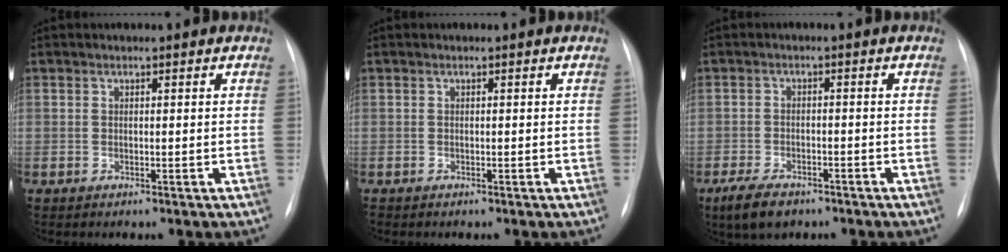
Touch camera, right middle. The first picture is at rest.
{"total": 0.0}
{"total": 5.6, "force": [-4.1, 2.5, 3.0], "torque": [-0.064, -0.008, -0.067]}